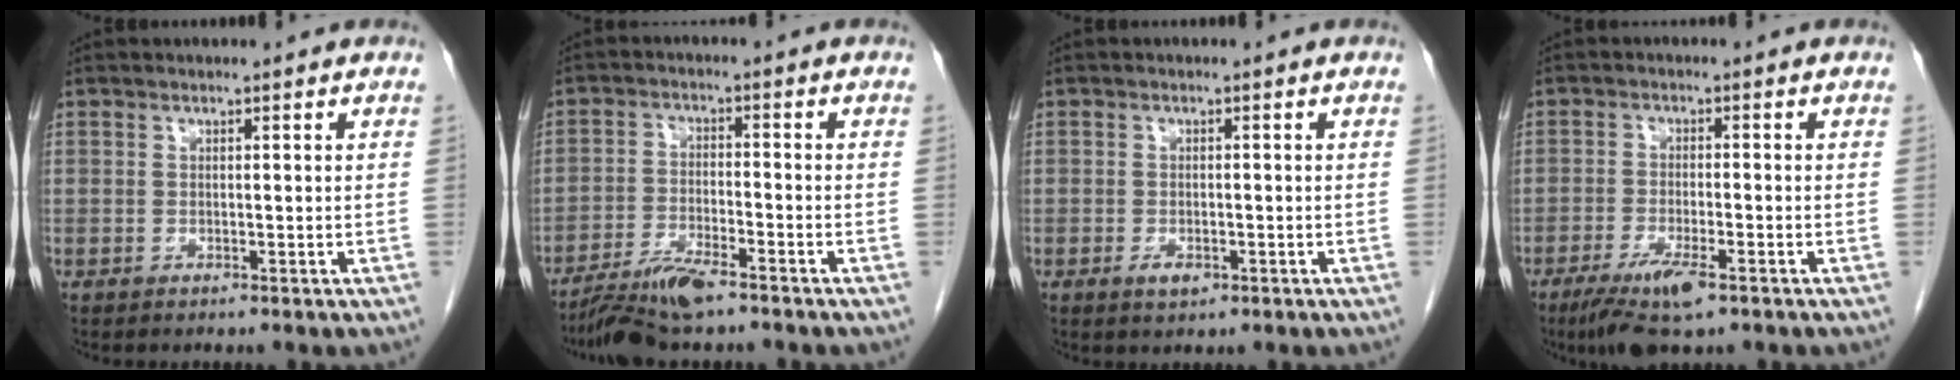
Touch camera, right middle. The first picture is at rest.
{"total": 7.5, "force": [-5.9, 0.9, 4.4], "torque": [-0.083, -0.021, -0.109]}
{"total": 2.0, "force": [-1.0, 0.9, 1.5], "torque": [-0.028, -0.001, -0.011]}
{"total": 6.9, "force": [-4.3, 1.1, 5.3], "torque": [-0.101, -0.016, -0.072]}